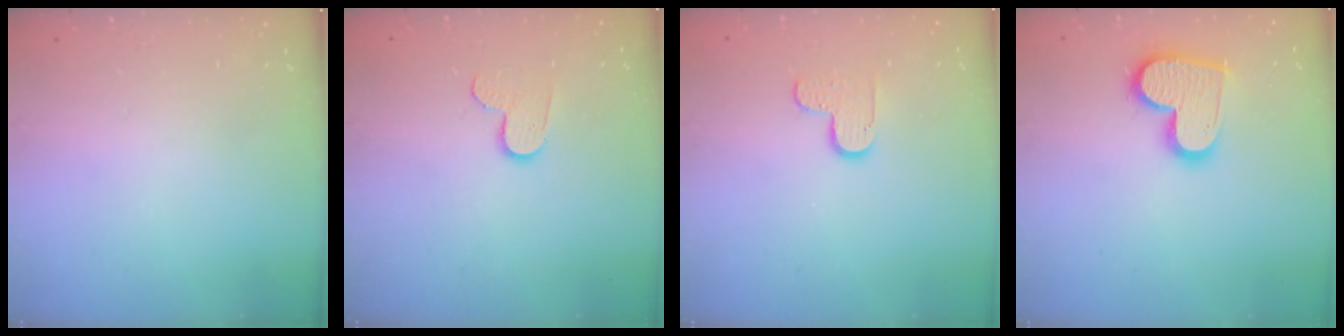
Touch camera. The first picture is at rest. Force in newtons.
{"total": 6.3, "press": 6.3, "slide": 0.5}
{"total": 5.5, "press": 5.5, "slide": 0.5}
{"total": 14.9, "press": 14.8, "slide": 1.1}